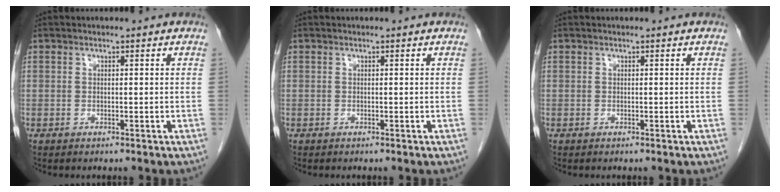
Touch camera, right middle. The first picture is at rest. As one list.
[{"total": 0.0}, {"total": 0.0}]